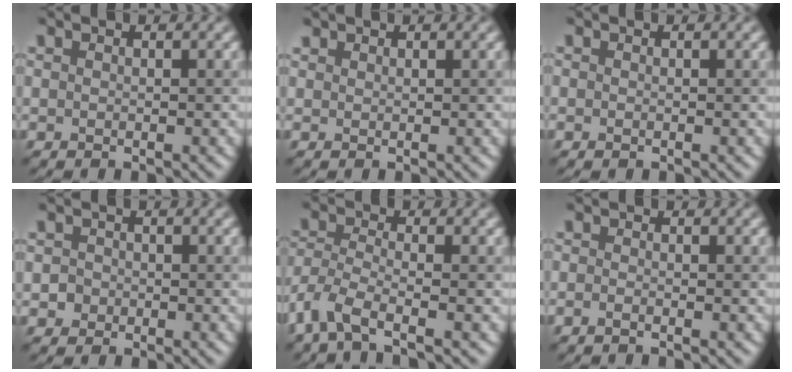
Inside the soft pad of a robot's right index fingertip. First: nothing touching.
{"total": 0.8, "force": [0.7, 0.3, -0.1], "torque": [0.003, 0.002, 0.015]}
{"total": 0.0}
{"total": 1.3, "force": [-0.2, 1.2, 0.2], "torque": [0.010, 0.001, -0.009]}
{"total": 4.5, "force": [-2.8, 1.3, 3.2], "torque": [-0.078, -0.009, -0.071]}
{"total": 0.8, "force": [-0.6, 0.1, 0.5], "torque": [-0.014, -0.005, -0.013]}